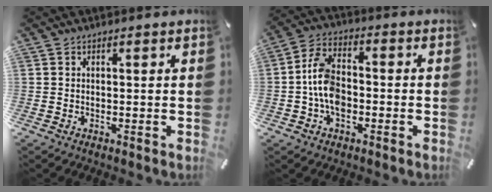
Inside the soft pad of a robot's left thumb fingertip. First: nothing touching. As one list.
[{"total": 8.8, "force": [-2.1, 6.0, 6.2], "torque": [-0.129, 0.018, -0.038]}]